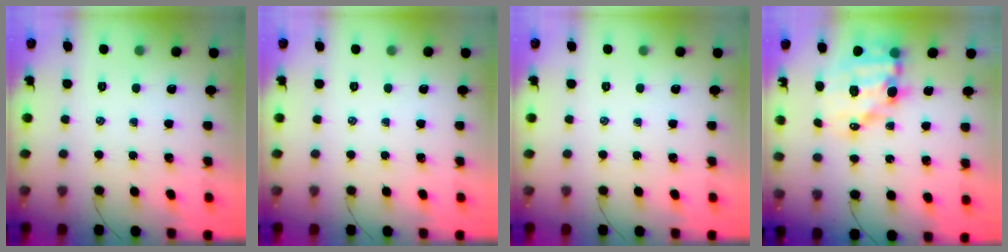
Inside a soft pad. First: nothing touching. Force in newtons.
{"total": 0.0}
{"total": 0.0}
{"total": 12.0, "press": 11.5, "slide": 3.1}